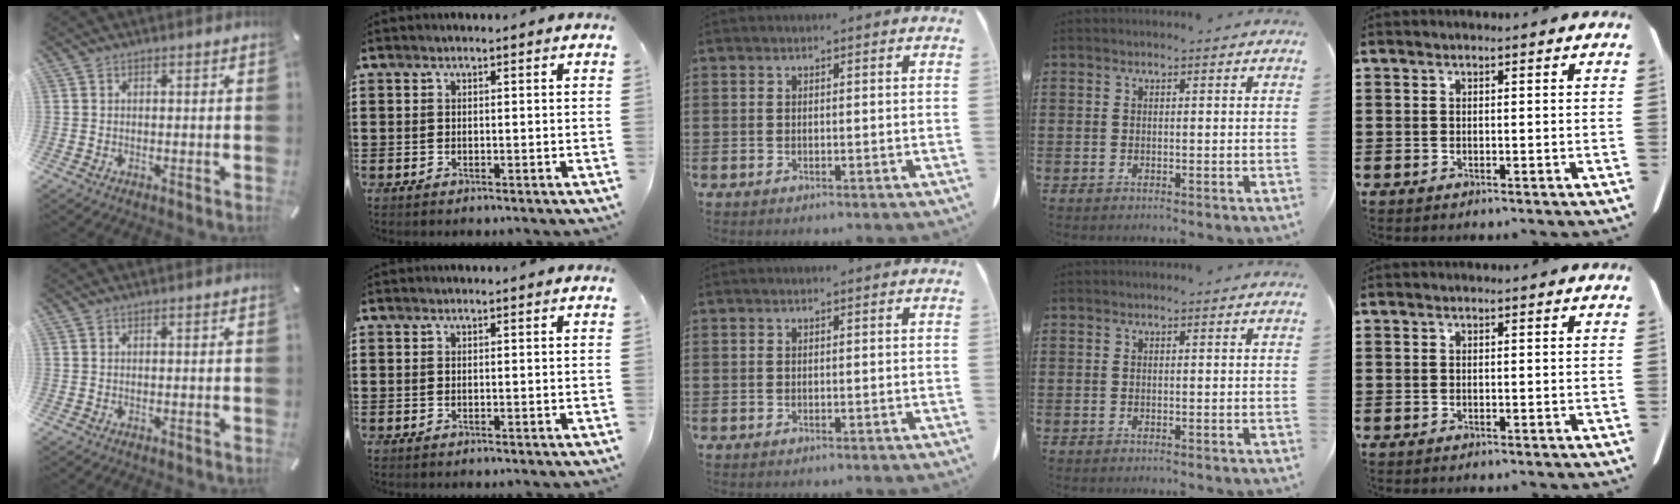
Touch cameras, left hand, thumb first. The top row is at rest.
{}